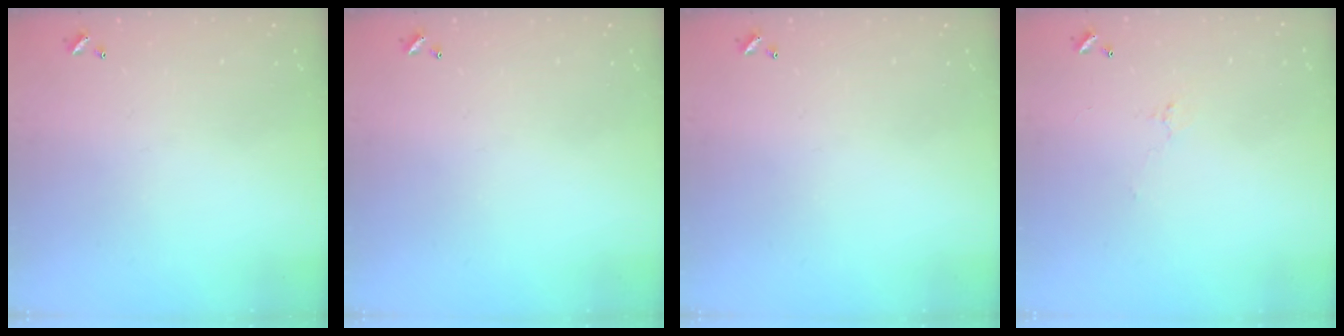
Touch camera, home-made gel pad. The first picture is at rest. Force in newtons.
{"total": 0.0}
{"total": 0.0}
{"total": 0.6, "press": 0.1, "slide": 0.6}